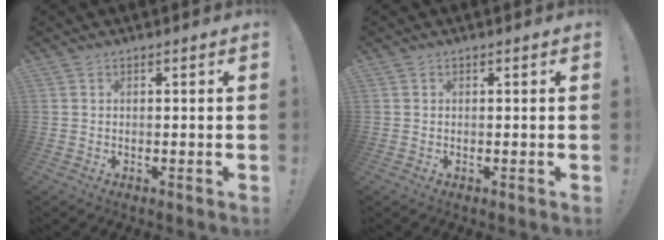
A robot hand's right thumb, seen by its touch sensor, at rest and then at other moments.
{"total": 0.0}